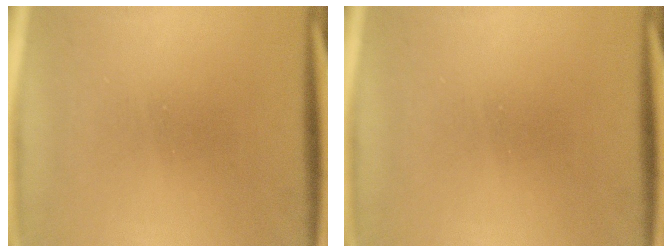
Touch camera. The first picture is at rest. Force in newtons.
{"total": 0.0}